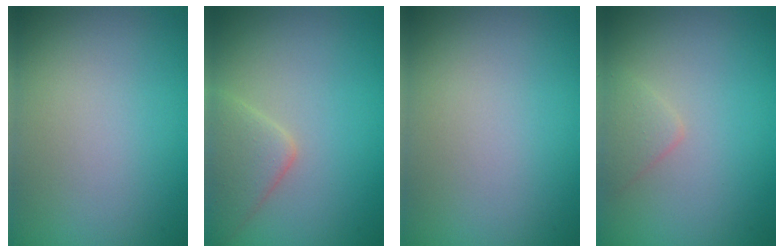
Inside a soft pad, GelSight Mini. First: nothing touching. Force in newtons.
{"total": 3.3, "press": 3.3, "slide": 0.1}
{"total": 0.0}
{"total": 1.3, "press": 1.3, "slide": 0.0}